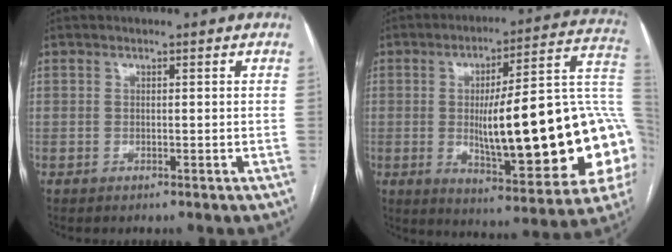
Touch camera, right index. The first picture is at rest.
{"total": 28.1, "force": [-2.3, 5.1, 27.6], "torque": [-0.302, 0.020, -0.029]}